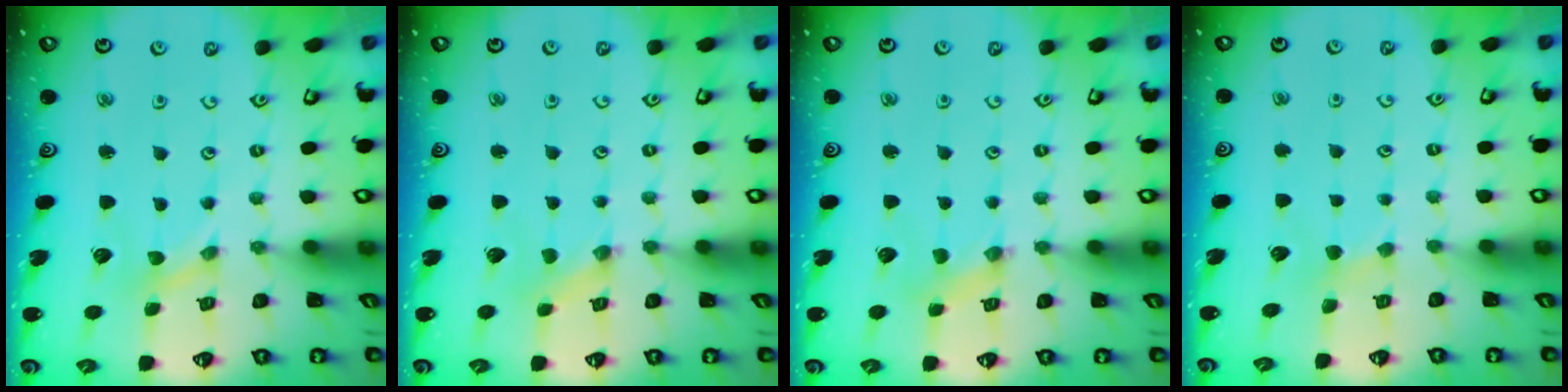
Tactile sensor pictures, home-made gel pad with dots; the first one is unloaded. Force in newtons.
{"total": 0.0}
{"total": 1.3, "press": 1.2, "slide": 0.3}
{"total": 2.2, "press": 2.2, "slide": 0.5}